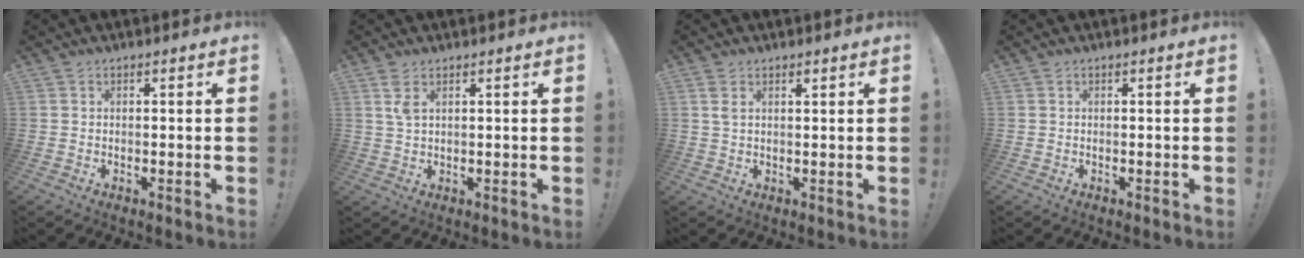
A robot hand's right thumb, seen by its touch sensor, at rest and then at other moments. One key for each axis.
{"total": 3.4, "fx": 1.7, "fy": 1.4, "fz": 2.6, "tx": -0.053, "ty": -0.001, "tz": 0.030}
{"total": 2.3, "fx": 1.3, "fy": 1.1, "fz": 1.5, "tx": -0.030, "ty": 0.000, "tz": 0.022}
{"total": 0.0}